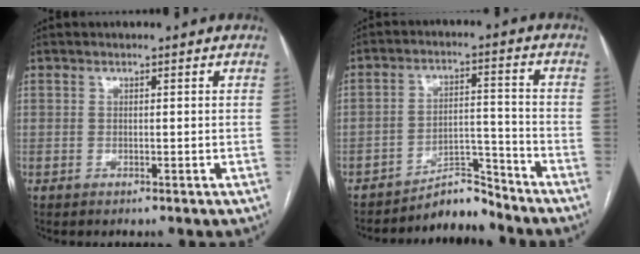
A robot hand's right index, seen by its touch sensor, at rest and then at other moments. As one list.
[{"total": 5.7, "force": [-5.6, 0.9, 0.0], "torque": [0.006, 0.035, -0.088]}]